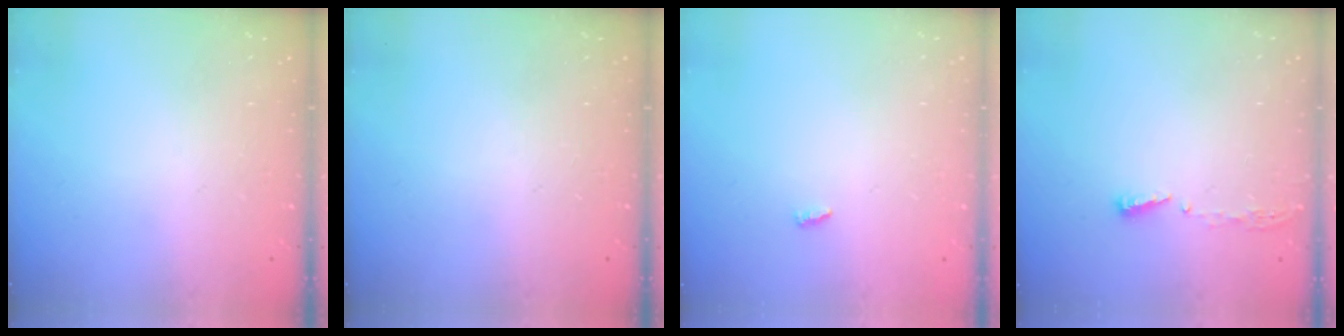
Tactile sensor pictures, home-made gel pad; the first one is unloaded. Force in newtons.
{"total": 0.0}
{"total": 2.7, "press": 2.7, "slide": 0.2}
{"total": 3.8, "press": 3.8, "slide": 0.4}